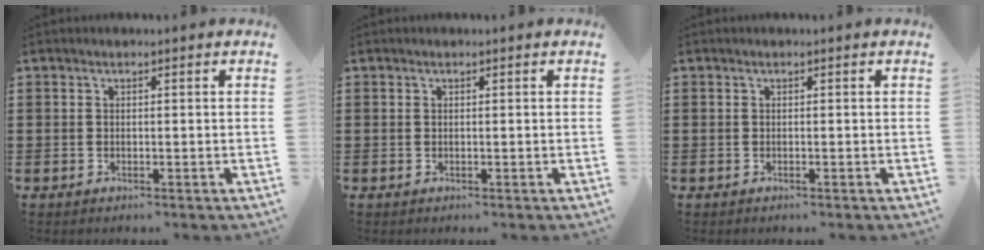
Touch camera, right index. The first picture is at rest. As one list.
[{"total": 0.0}, {"total": 0.0}]